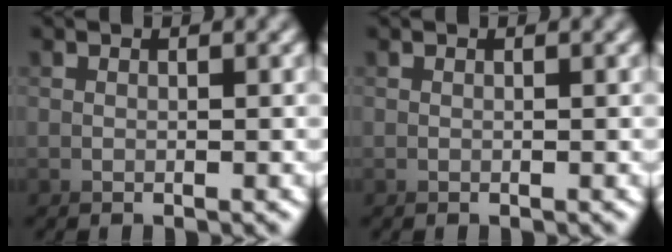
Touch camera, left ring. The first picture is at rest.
{"total": 0.0}